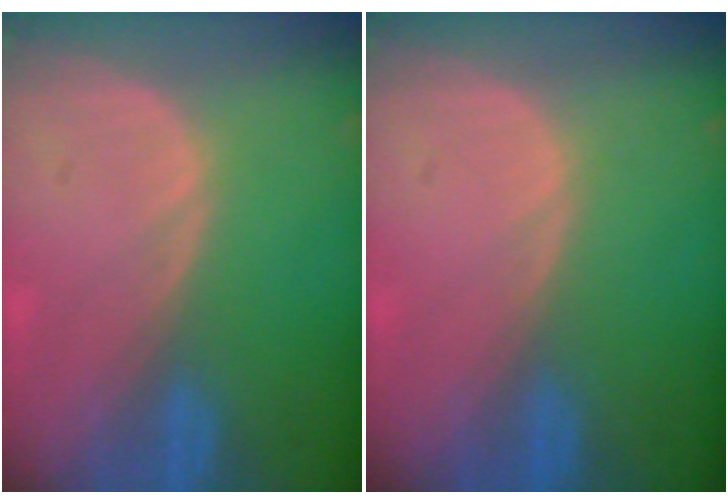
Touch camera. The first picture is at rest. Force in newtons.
{"total": 0.0}